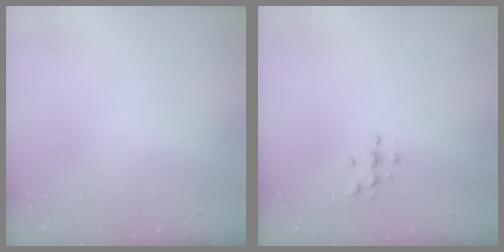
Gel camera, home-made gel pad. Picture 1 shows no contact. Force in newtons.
{"total": 3.7, "press": 3.7, "slide": 0.5}